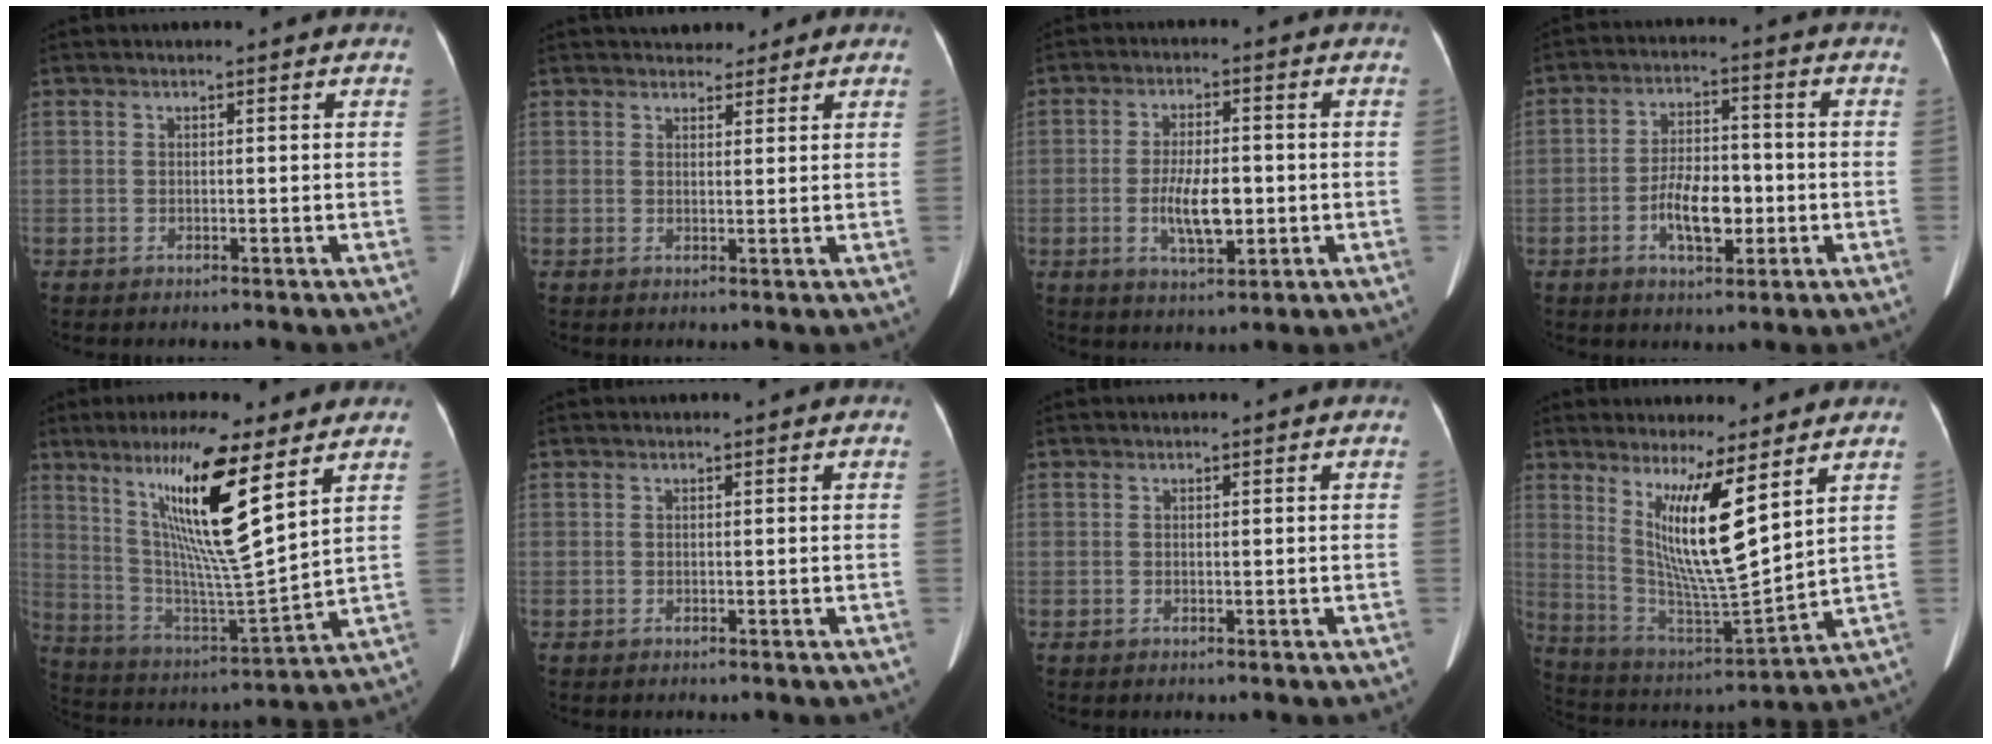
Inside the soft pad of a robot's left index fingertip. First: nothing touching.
{"total": 5.5, "force": [4.7, 2.3, 1.7], "torque": [-0.010, 0.011, 0.063]}
{"total": 7.5, "force": [-1.4, 2.5, 6.9], "torque": [-0.135, -0.003, -0.021]}
{"total": 8.1, "force": [-2.3, 3.5, 6.9], "torque": [-0.134, 0.009, -0.038]}
{"total": 17.3, "force": [8.8, 0.7, 14.9], "torque": [-0.283, -0.011, 0.156]}
{"total": 0.0}
{"total": 0.0}
{"total": 12.9, "force": [6.0, 0.7, 11.4], "torque": [-0.222, -0.025, 0.117]}